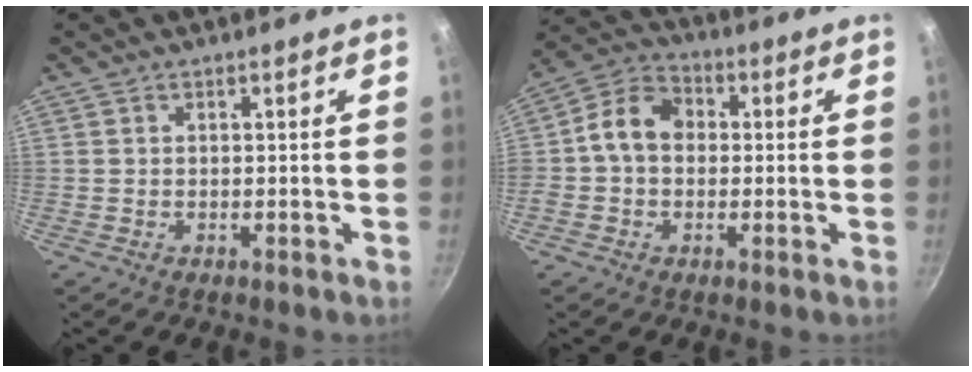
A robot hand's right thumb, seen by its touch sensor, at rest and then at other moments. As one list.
[{"total": 8.9, "force": [0.2, 7.1, 5.3], "torque": [-0.068, 0.023, -0.019]}]